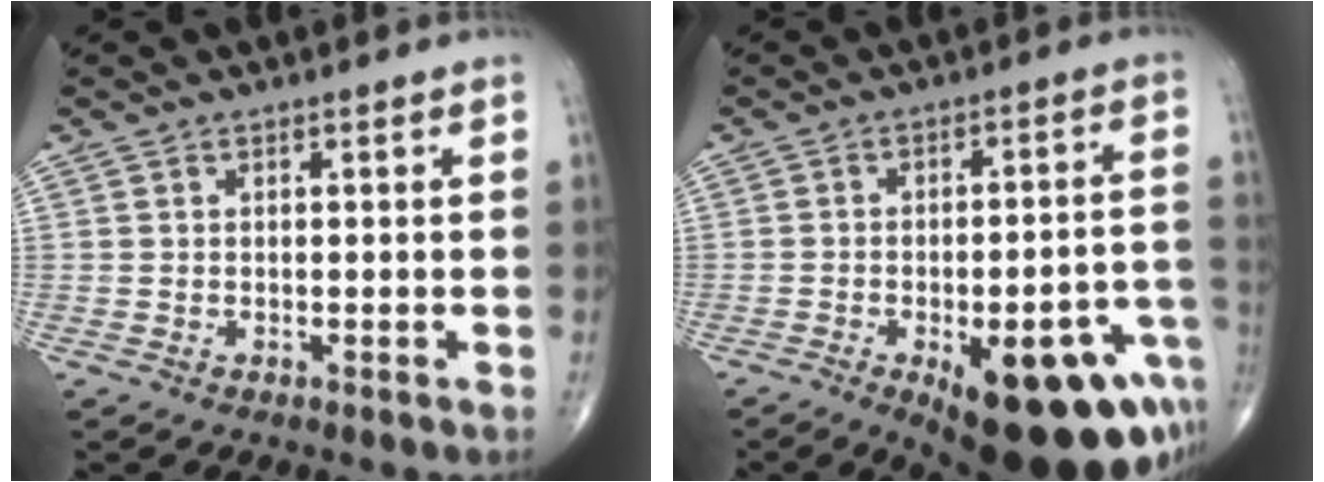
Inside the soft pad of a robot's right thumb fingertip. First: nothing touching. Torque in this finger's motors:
{"motor_torque": [2.72, 2.28, 1.31, -1.46, 0.43]}